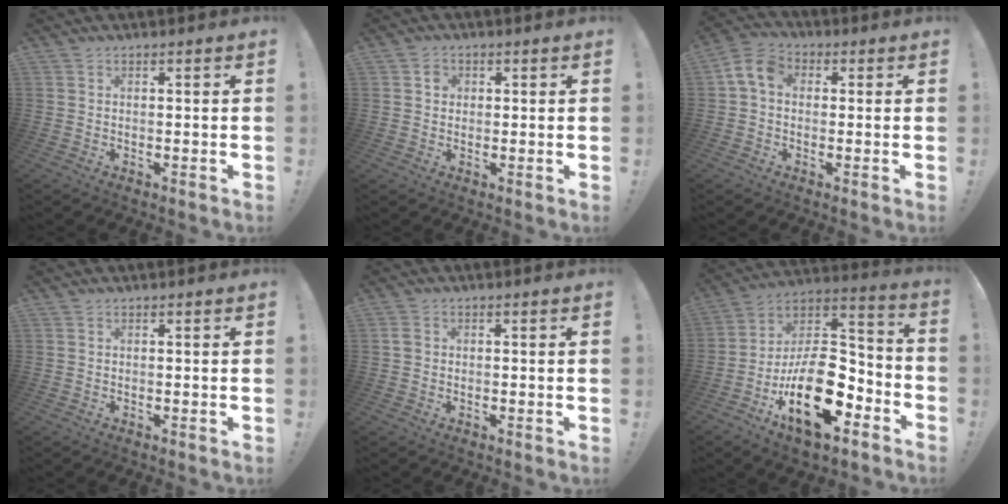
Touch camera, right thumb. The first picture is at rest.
{"total": 2.6, "force": [0.4, 2.4, 0.9], "torque": [-0.005, 0.002, 0.004]}
{"total": 7.6, "force": [1.1, 5.4, 5.2], "torque": [-0.108, 0.013, 0.025]}
{"total": 0.0}
{"total": 1.7, "force": [0.1, 1.5, 0.7], "torque": [-0.005, 0.002, 0.000]}
{"total": 24.8, "force": [-8.9, 14.1, 18.4], "torque": [-0.305, 0.046, -0.134]}